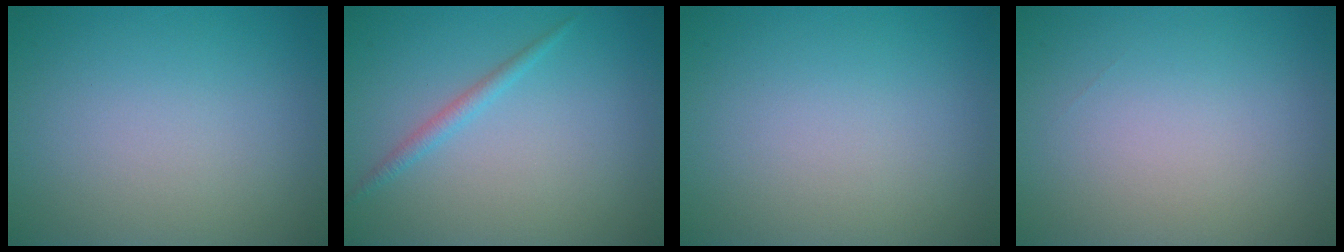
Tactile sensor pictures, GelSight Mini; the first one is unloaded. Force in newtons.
{"total": 1.3, "press": 1.3, "slide": 0.1}
{"total": 0.0}
{"total": 0.0}